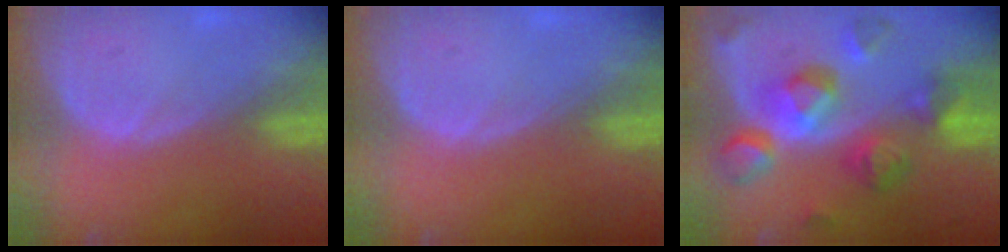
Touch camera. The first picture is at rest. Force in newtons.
{"total": 0.0}
{"total": 11.1, "press": 11.1, "slide": 0.9}